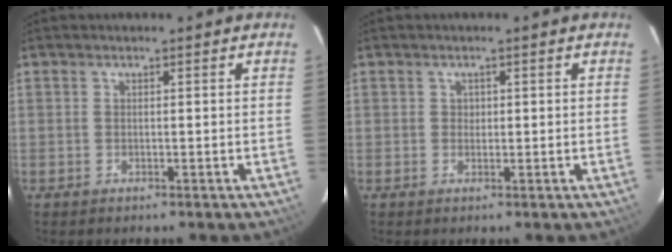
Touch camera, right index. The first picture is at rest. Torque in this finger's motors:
{"motor_torque": [0.16, 0.08, -0.02, 0.01]}